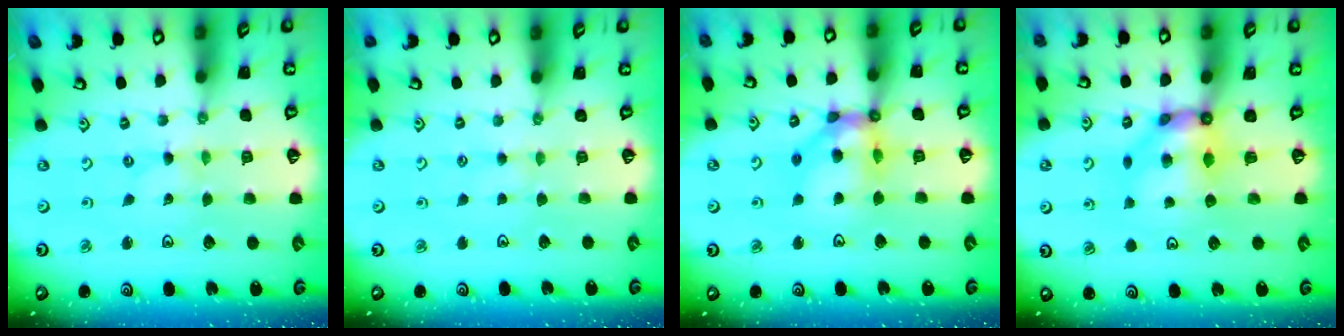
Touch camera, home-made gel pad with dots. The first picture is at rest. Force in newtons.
{"total": 1.8, "press": 1.7, "slide": 0.3}
{"total": 13.2, "press": 13.1, "slide": 1.6}
{"total": 8.3, "press": 8.2, "slide": 0.6}